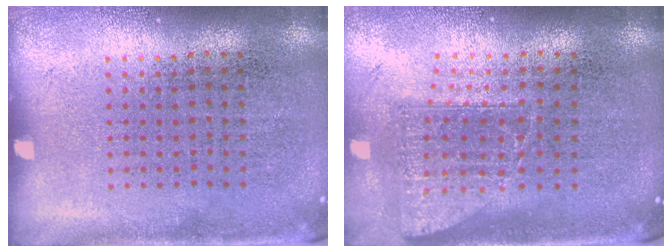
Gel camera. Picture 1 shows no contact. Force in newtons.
{"total": 1.7, "press": 1.3, "slide": 1.1}